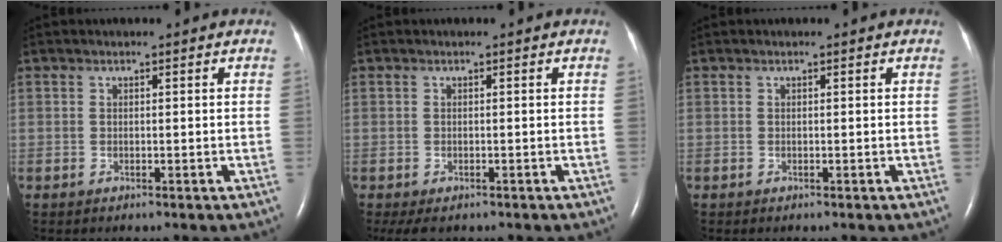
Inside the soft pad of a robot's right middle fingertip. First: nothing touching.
{"total": 3.2, "force": [-2.2, 1.5, 1.7], "torque": [-0.031, -0.009, -0.031]}
{"total": 0.0}